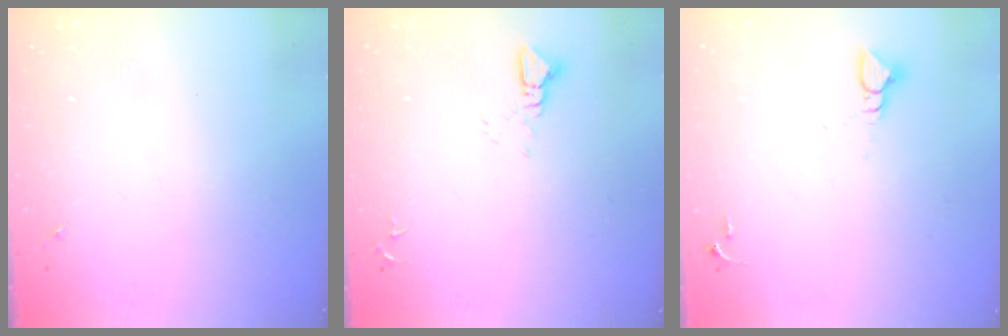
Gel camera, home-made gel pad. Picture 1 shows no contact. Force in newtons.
{"total": 2.4, "press": 2.4, "slide": 0.1}
{"total": 3.9, "press": 3.8, "slide": 0.5}